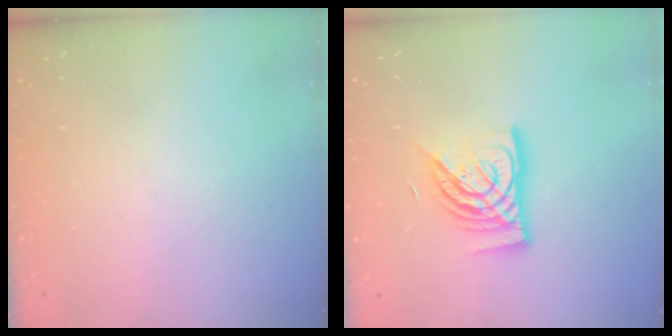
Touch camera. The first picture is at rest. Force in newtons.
{"total": 13.8, "press": 13.7, "slide": 1.3}